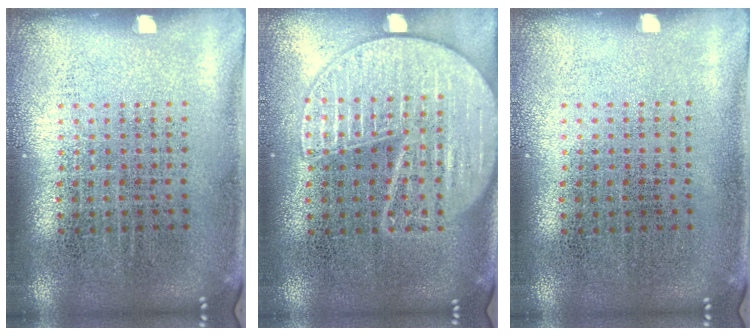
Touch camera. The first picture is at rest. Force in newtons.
{"total": 2.5, "press": 2.5, "slide": 0.2}
{"total": 0.0}